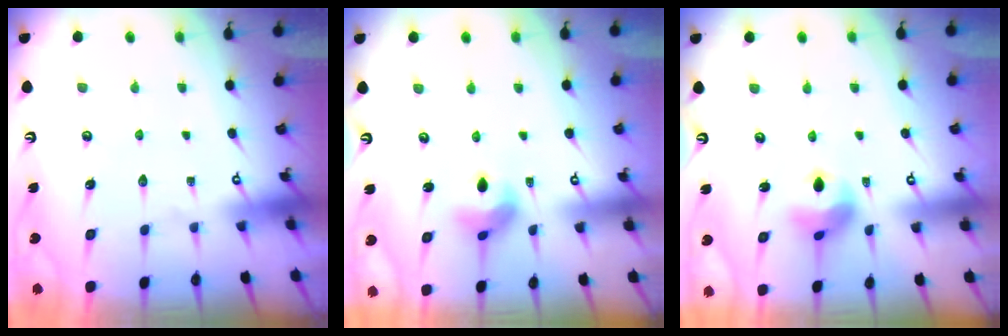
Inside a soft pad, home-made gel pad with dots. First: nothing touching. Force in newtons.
{"total": 7.2, "press": 7.2, "slide": 0.3}
{"total": 9.4, "press": 9.4, "slide": 0.5}